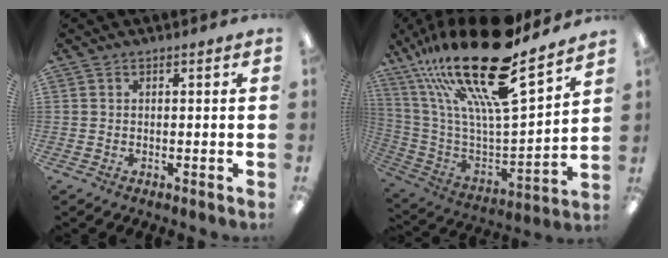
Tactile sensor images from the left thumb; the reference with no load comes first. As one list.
[{"total": 29.8, "force": [20.3, 9.1, 19.8], "torque": [-0.355, -0.132, 0.340]}]